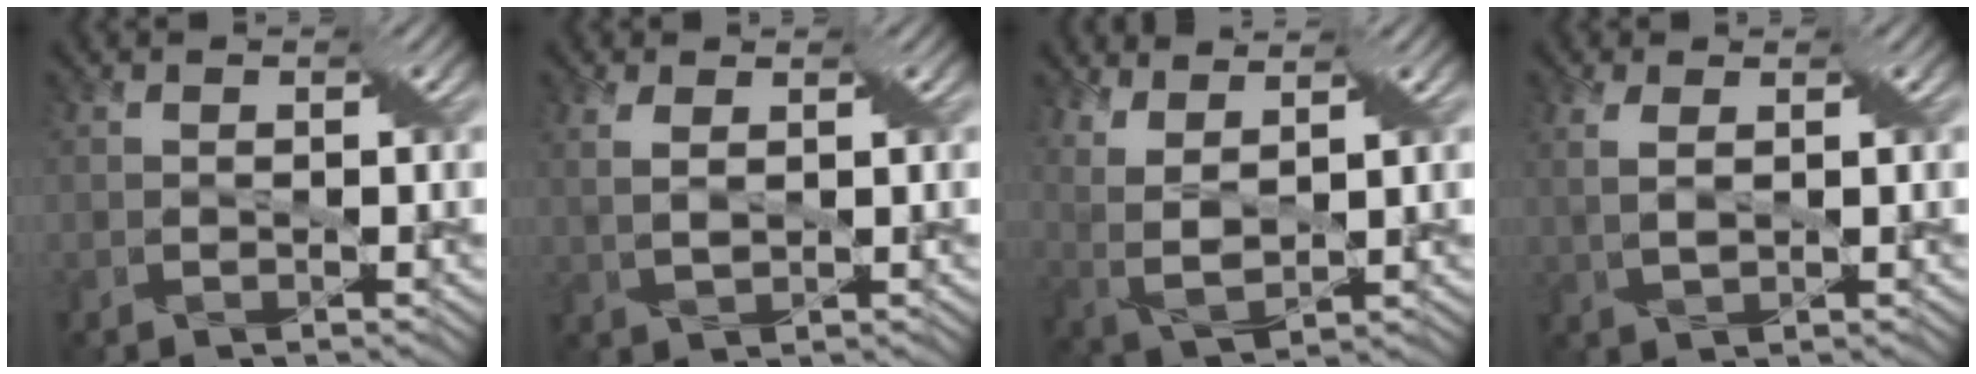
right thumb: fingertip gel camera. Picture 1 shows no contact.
{"total": 2.5, "force": [1.1, 0.8, 2.1], "torque": [-0.050, 0.001, 0.025]}
{"total": 5.9, "force": [3.6, 1.8, 4.3], "torque": [-0.112, -0.001, 0.074]}
{"total": 2.7, "force": [1.0, 0.9, 2.3], "torque": [-0.056, 0.003, 0.021]}